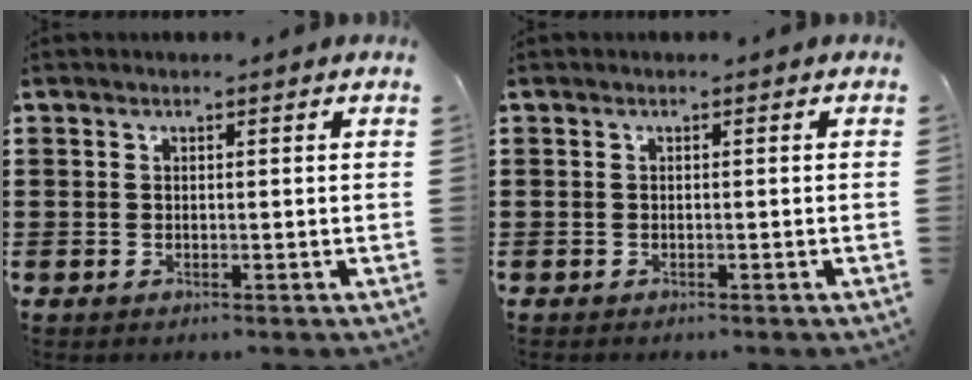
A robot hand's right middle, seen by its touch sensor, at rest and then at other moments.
{"total": 0.0}